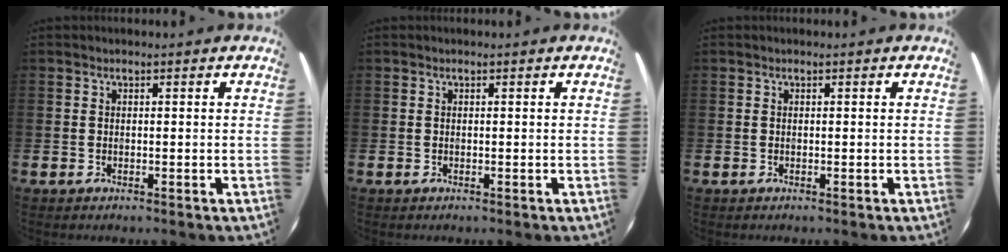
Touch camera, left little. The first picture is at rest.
{"total": 0.0}
{"total": 0.0}